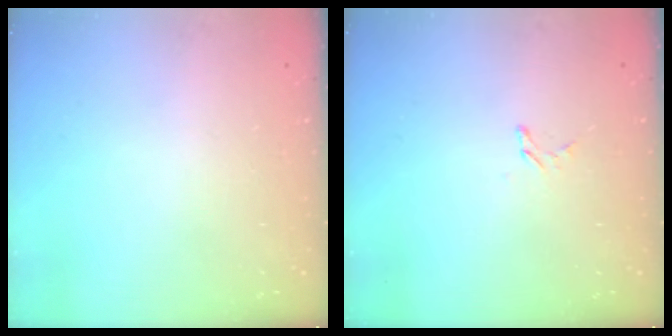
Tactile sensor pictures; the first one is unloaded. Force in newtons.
{"total": 2.4, "press": 2.4, "slide": 0.2}